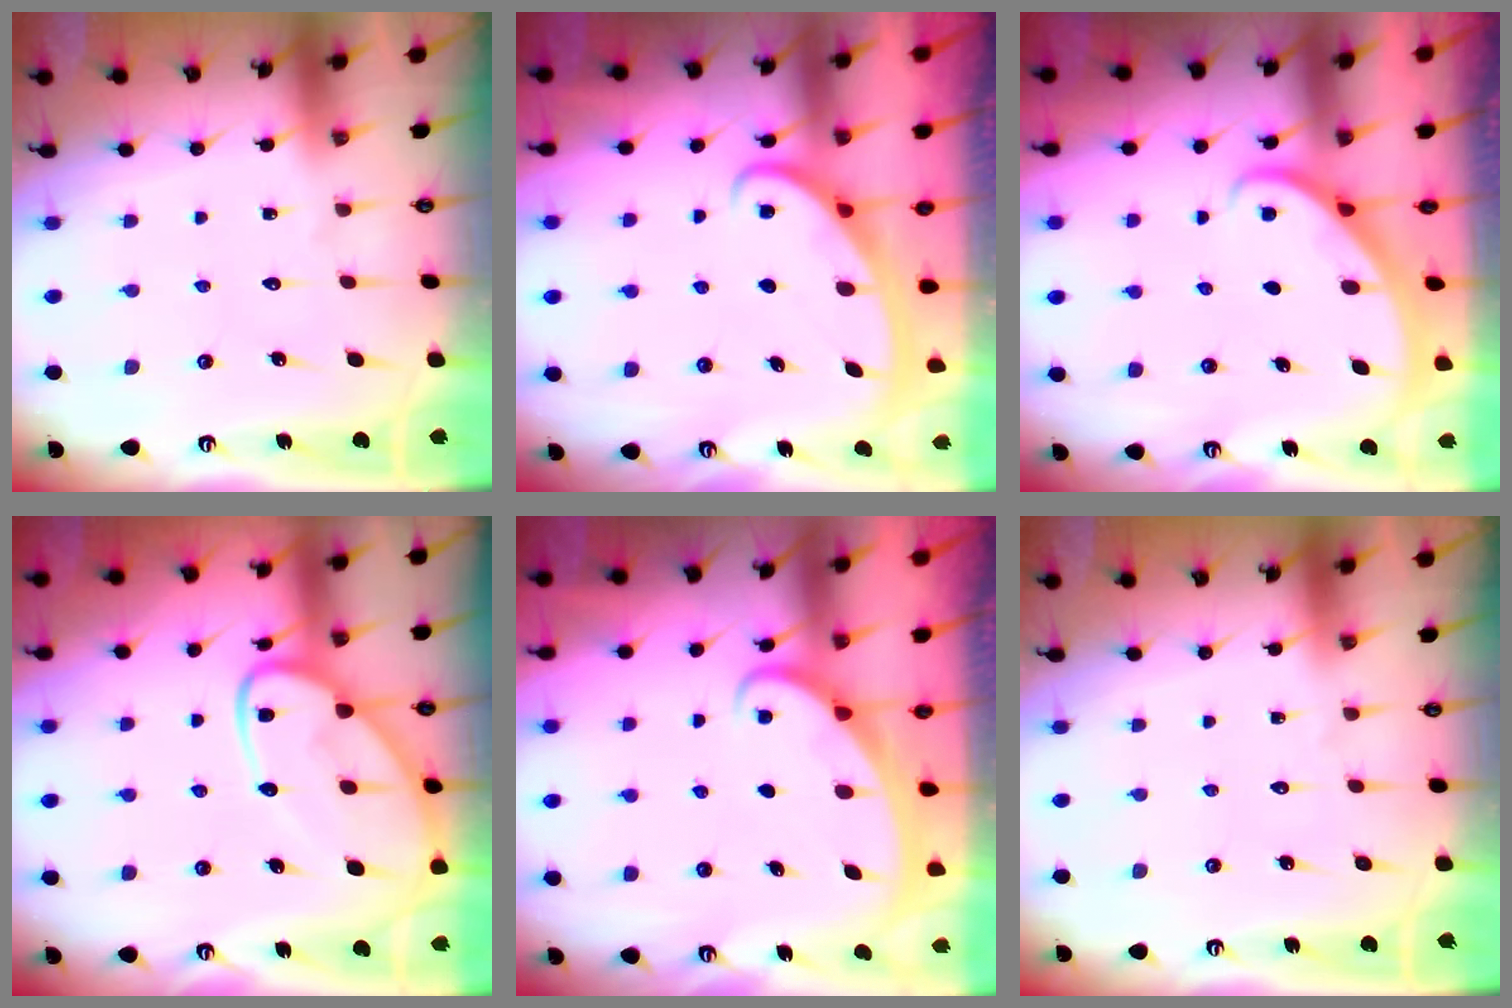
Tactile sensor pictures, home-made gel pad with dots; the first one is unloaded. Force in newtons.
{"total": 2.6, "press": 2.6, "slide": 0.4}
{"total": 2.2, "press": 2.2, "slide": 0.1}
{"total": 12.6, "press": 12.5, "slide": 1.2}
{"total": 2.1, "press": 2.1, "slide": 0.1}
{"total": 0.0}